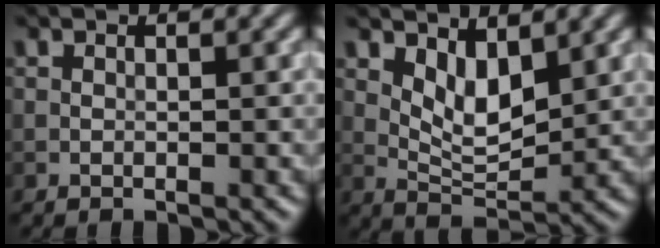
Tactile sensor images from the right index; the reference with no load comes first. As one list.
[{"total": 3.8, "force": [1.7, 1.8, 2.9], "torque": [-0.055, -0.010, 0.036]}]